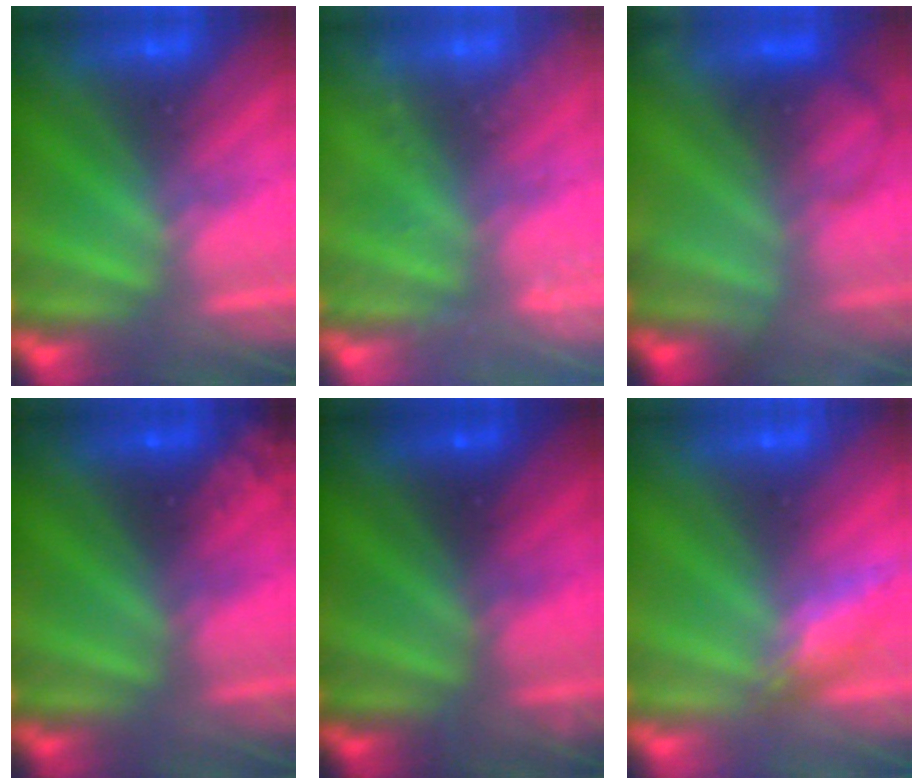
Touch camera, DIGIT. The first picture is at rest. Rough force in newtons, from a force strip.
{"total": 2.5}
{"total": 6.6}
{"total": 2.3}
{"total": 2.5}
{"total": 2.4}